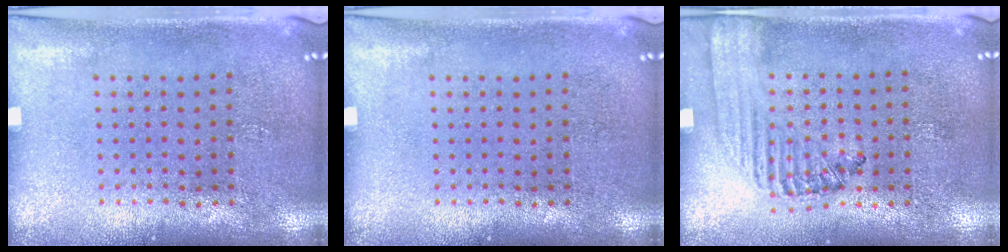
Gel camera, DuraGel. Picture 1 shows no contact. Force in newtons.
{"total": 0.0}
{"total": 1.3, "press": 1.2, "slide": 0.5}